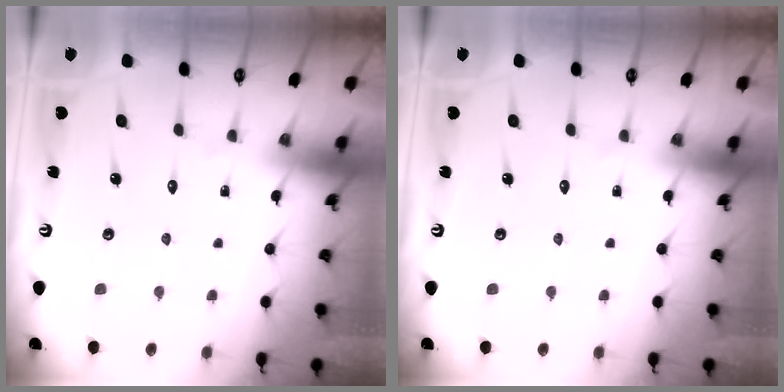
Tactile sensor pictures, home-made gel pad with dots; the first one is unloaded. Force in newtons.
{"total": 0.0}